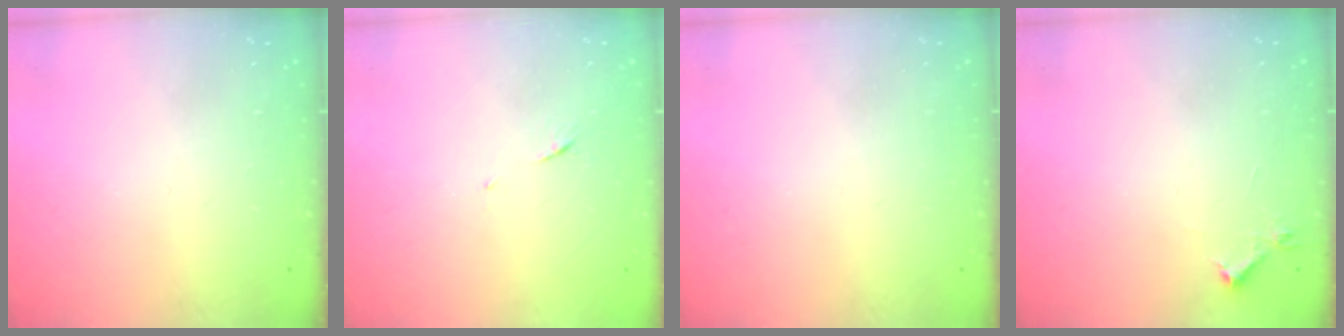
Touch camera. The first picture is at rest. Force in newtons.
{"total": 5.1, "press": 5.1, "slide": 0.4}
{"total": 0.0}
{"total": 3.9, "press": 3.8, "slide": 0.6}